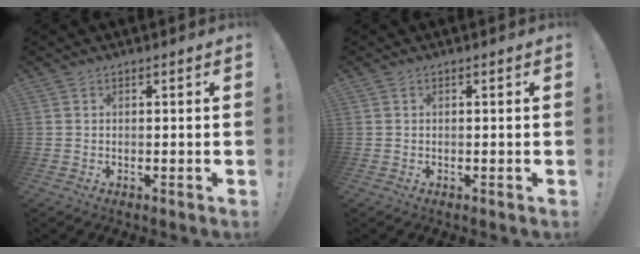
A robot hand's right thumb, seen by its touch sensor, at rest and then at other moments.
{"total": 0.0}